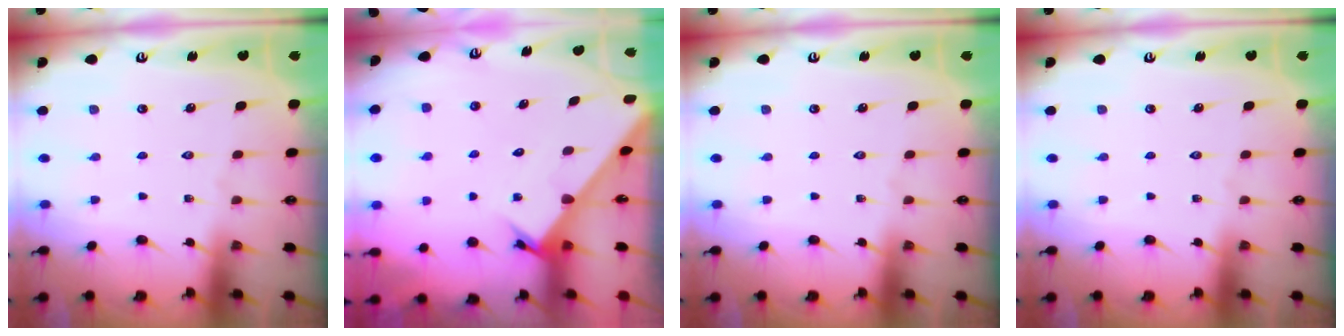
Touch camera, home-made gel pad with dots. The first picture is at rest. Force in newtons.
{"total": 2.3, "press": 2.3, "slide": 0.0}
{"total": 0.0}
{"total": 0.0}